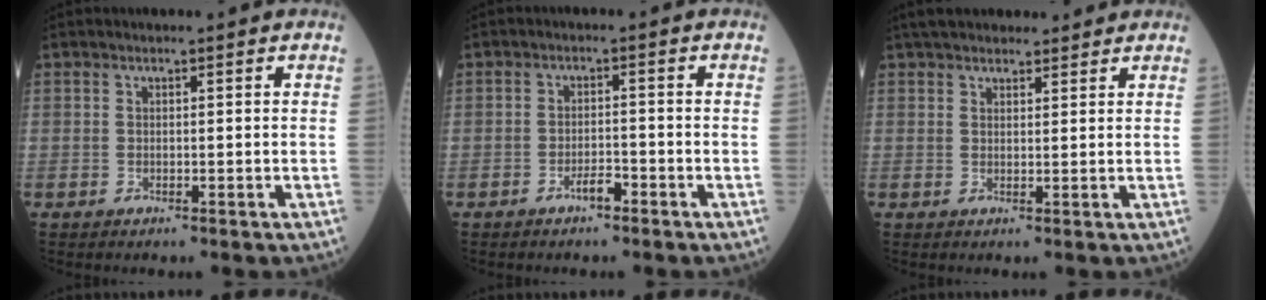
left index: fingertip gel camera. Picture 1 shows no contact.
{"total": 2.4, "force": [-1.8, 0.5, 1.5], "torque": [-0.028, 0.002, -0.032]}
{"total": 9.0, "force": [7.9, 2.8, 3.3], "torque": [-0.040, 0.033, 0.119]}